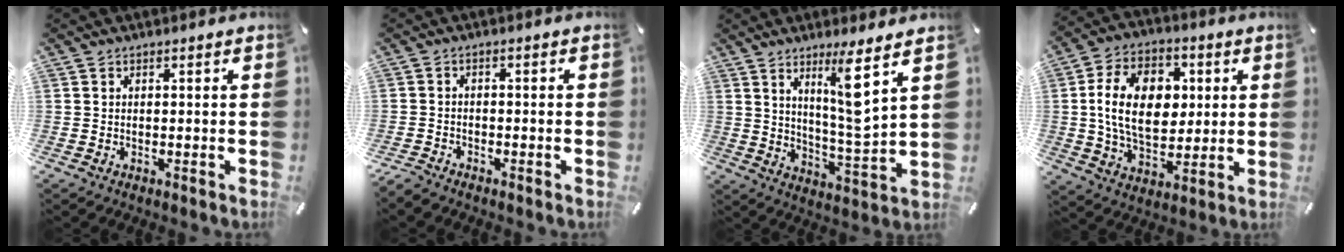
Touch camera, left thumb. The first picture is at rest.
{"total": 2.4, "force": [-2.2, 0.8, 0.6], "torque": [-0.025, 0.006, -0.047]}
{"total": 10.9, "force": [5.7, 1.1, 9.3], "torque": [-0.150, -0.041, 0.090]}
{"total": 16.6, "force": [2.0, 11.4, 11.9], "torque": [-0.229, 0.013, 0.032]}